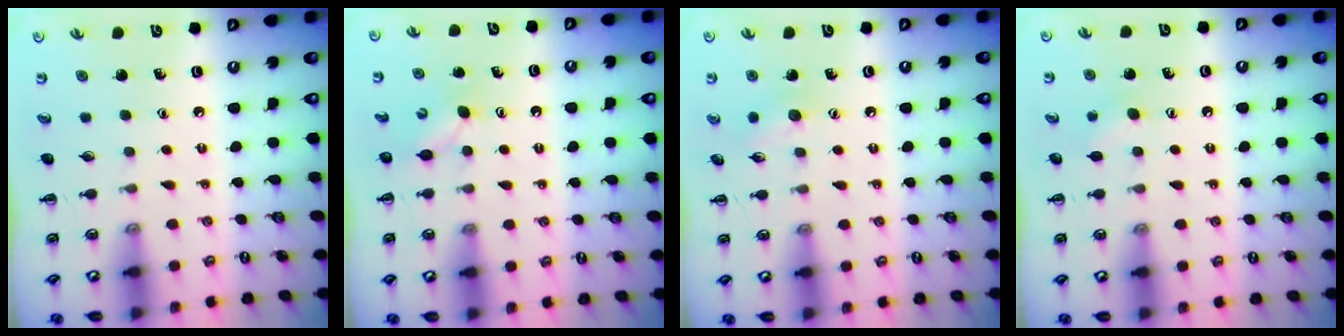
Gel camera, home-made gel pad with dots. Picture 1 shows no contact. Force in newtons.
{"total": 3.7, "press": 3.6, "slide": 0.6}
{"total": 6.0, "press": 5.8, "slide": 1.2}
{"total": 3.0, "press": 2.9, "slide": 0.8}